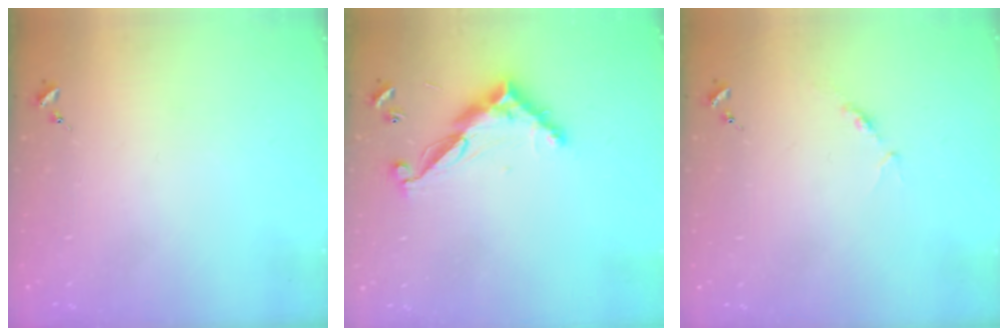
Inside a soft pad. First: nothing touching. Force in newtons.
{"total": 11.5, "press": 11.5, "slide": 0.4}
{"total": 4.7, "press": 4.7, "slide": 0.5}